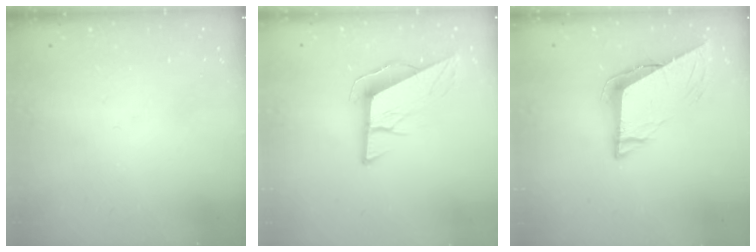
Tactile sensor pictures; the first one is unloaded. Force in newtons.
{"total": 9.9, "press": 9.5, "slide": 2.7}
{"total": 8.4, "press": 8.4, "slide": 0.8}